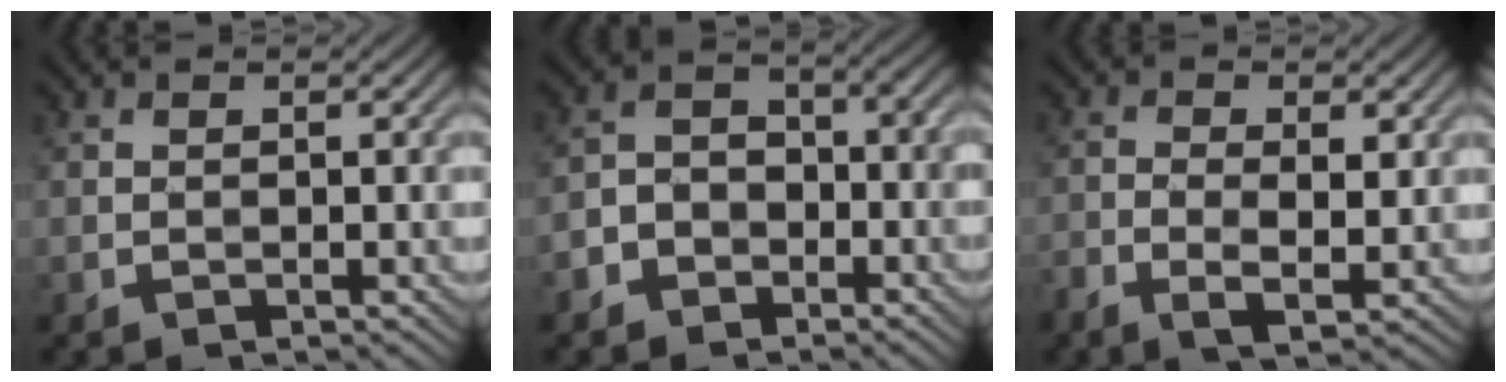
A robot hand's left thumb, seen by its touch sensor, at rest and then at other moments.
{"total": 4.7, "force": [-2.9, 3.2, 1.7], "torque": [-0.026, 0.001, -0.063]}
{"total": 4.5, "force": [-0.8, 1.9, 4.0], "torque": [-0.084, -0.009, -0.013]}